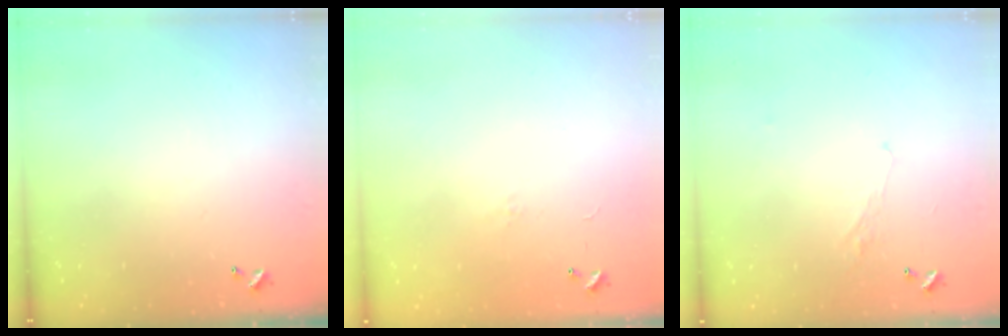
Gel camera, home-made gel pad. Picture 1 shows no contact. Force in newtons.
{"total": 5.6, "press": 5.6, "slide": 0.8}
{"total": 1.7, "press": 1.6, "slide": 0.6}